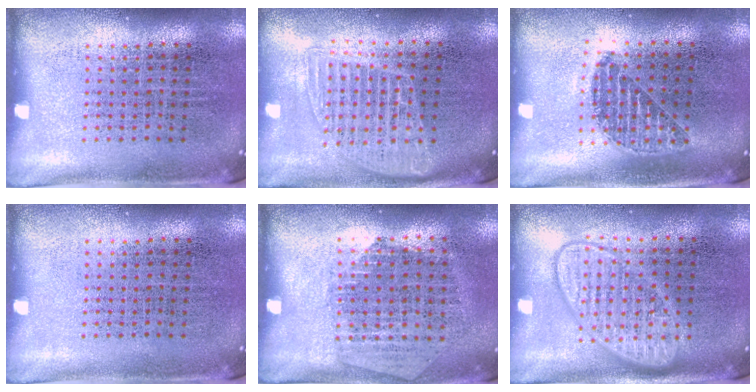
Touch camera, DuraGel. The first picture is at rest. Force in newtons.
{"total": 1.5, "press": 1.3, "slide": 0.7}
{"total": 1.1, "press": 1.0, "slide": 0.5}
{"total": 0.0}
{"total": 1.3, "press": 1.2, "slide": 0.5}
{"total": 2.8, "press": 2.8, "slide": 0.5}